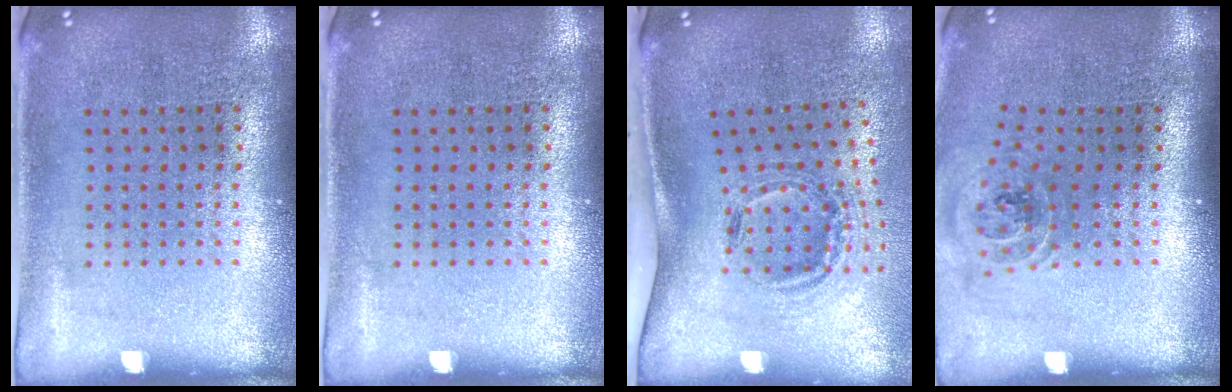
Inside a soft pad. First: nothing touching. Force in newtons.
{"total": 0.0}
{"total": 1.5, "press": 1.1, "slide": 1.0}
{"total": 1.1, "press": 1.0, "slide": 0.2}